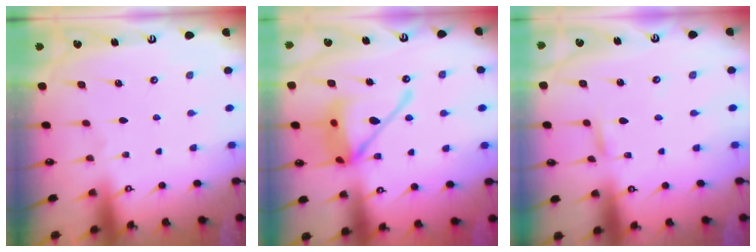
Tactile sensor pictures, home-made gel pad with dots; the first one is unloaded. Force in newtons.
{"total": 16.3, "press": 16.2, "slide": 2.1}
{"total": 2.1, "press": 2.1, "slide": 0.1}